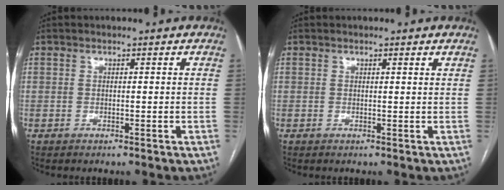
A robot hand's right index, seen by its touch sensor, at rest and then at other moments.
{"total": 1.0, "force": [0.9, 0.0, 0.4], "torque": [-0.008, 0.004, 0.009]}